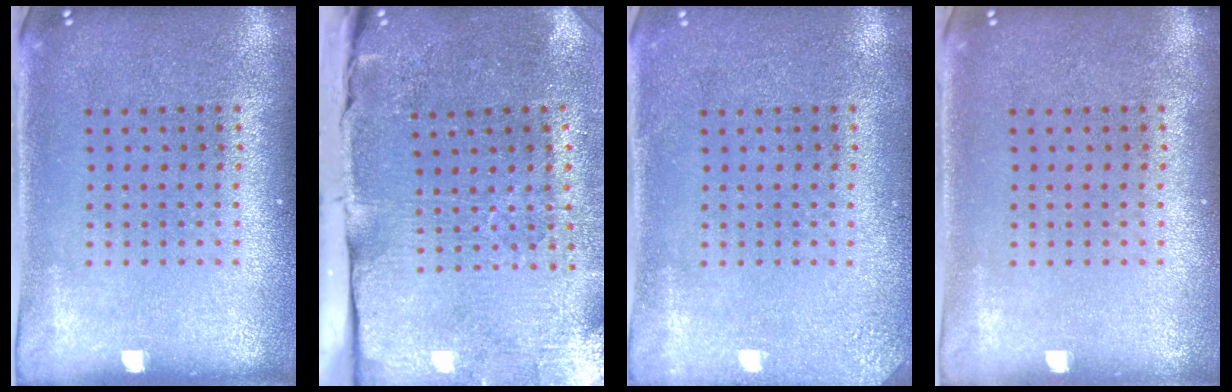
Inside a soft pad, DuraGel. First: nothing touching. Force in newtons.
{"total": 4.7, "press": 3.9, "slide": 2.6}
{"total": 1.9, "press": 1.9, "slide": 0.2}
{"total": 0.0}